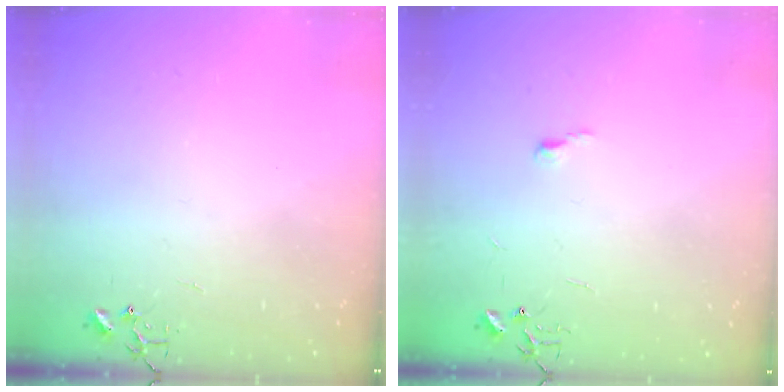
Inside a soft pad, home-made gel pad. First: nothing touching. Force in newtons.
{"total": 3.4, "press": 3.4, "slide": 0.5}